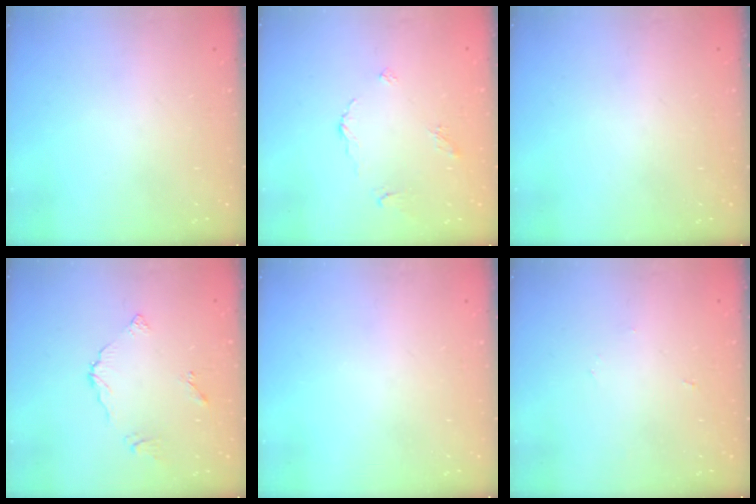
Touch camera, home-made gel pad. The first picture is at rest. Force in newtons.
{"total": 4.2, "press": 4.1, "slide": 0.7}
{"total": 0.0}
{"total": 5.1, "press": 5.1, "slide": 0.6}
{"total": 0.0}
{"total": 2.4, "press": 2.4, "slide": 0.2}